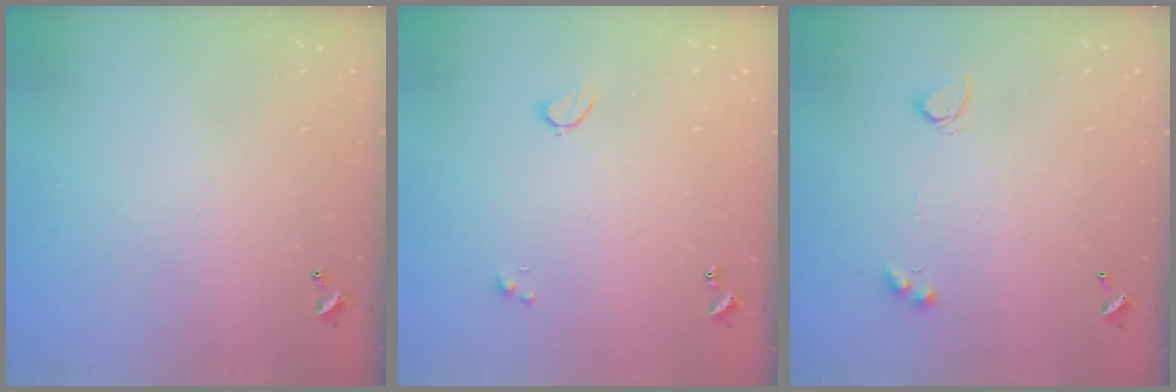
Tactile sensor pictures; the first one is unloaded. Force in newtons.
{"total": 1.5, "press": 1.4, "slide": 0.6}
{"total": 4.1, "press": 3.7, "slide": 1.6}